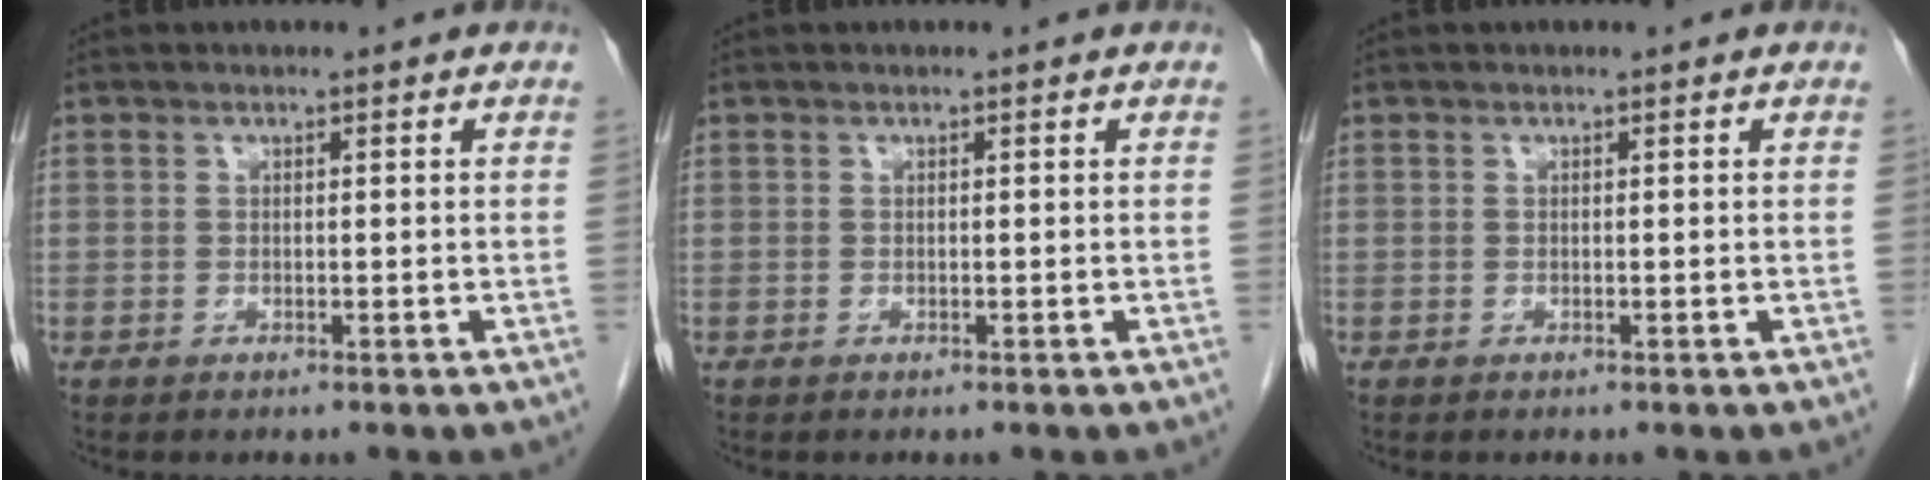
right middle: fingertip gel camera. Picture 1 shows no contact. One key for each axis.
{"total": 0.0}
{"total": 0.0}